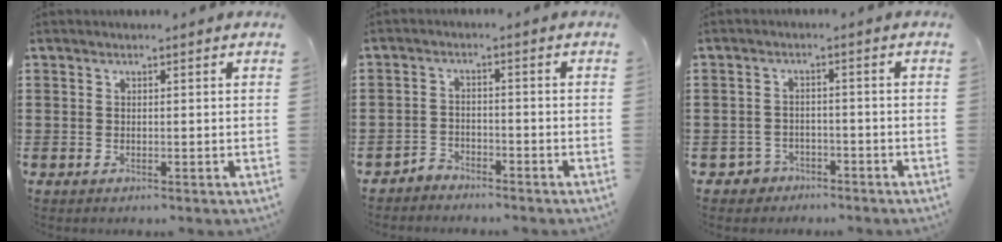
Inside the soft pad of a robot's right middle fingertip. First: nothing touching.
{"total": 2.7, "force": [-2.7, 0.4, -0.2], "torque": [-0.008, 0.000, -0.058]}
{"total": 2.4, "force": [-2.2, 1.0, 0.0], "torque": [-0.009, 0.000, -0.047]}